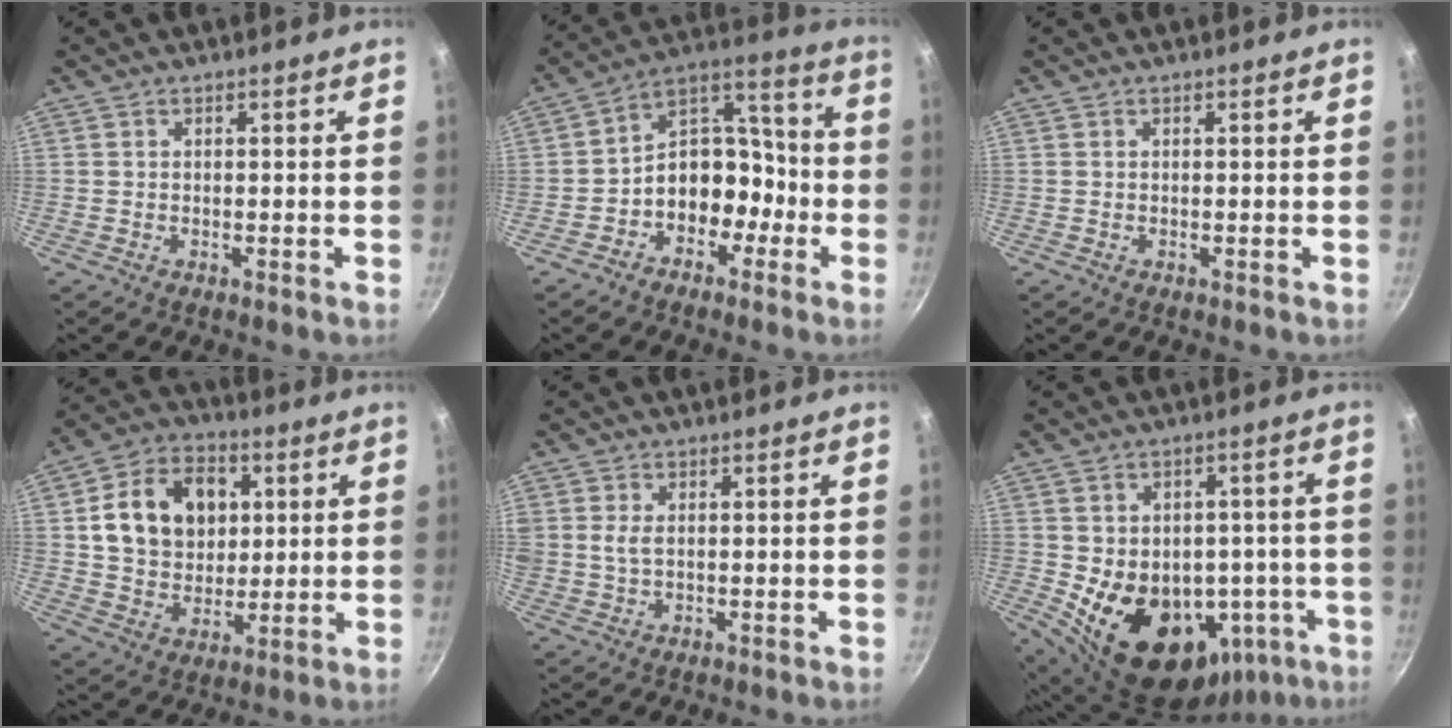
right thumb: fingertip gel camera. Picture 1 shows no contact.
{"total": 12.2, "force": [-3.9, 9.2, 7.1], "torque": [-0.044, 0.078, -0.068]}
{"total": 0.0}
{"total": 16.3, "force": [3.4, 12.6, 9.6], "torque": [-0.134, 0.008, 0.057]}
{"total": 2.6, "force": [0.5, 1.8, 1.9], "torque": [-0.035, -0.004, 0.010]}
{"total": 21.3, "force": [-4.9, 15.9, 13.3], "torque": [-0.174, 0.015, -0.041]}